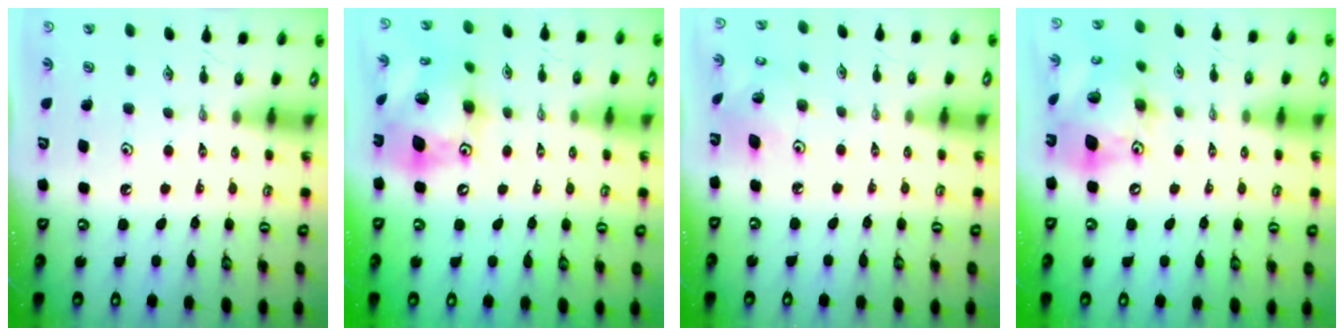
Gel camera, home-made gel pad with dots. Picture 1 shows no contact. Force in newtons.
{"total": 16.5, "press": 16.5, "slide": 1.6}
{"total": 5.5, "press": 5.5, "slide": 0.3}
{"total": 18.1, "press": 17.8, "slide": 3.6}